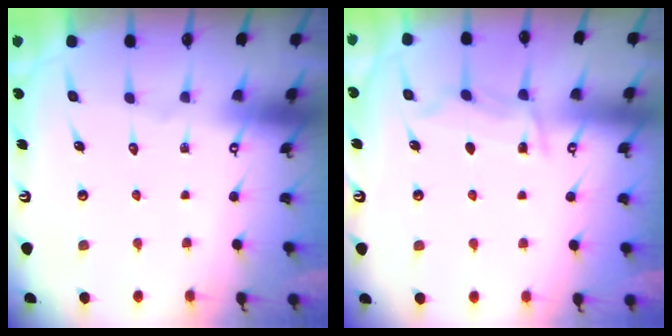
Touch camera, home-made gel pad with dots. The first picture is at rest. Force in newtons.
{"total": 7.2, "press": 7.1, "slide": 0.8}